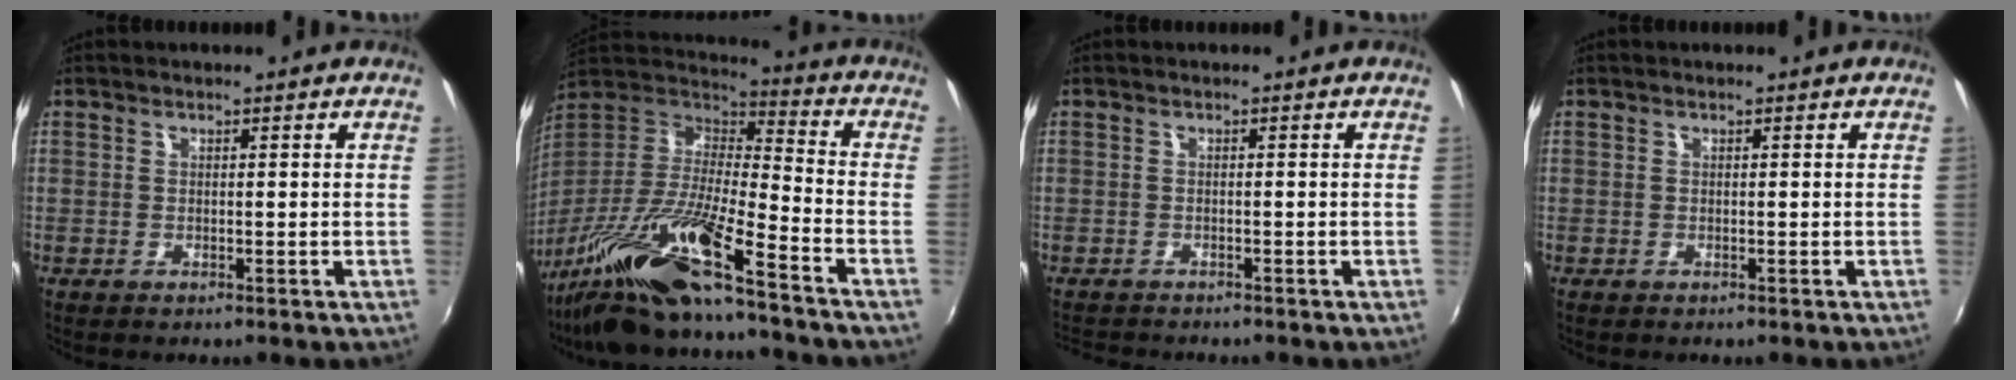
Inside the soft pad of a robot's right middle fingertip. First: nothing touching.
{"total": 19.5, "force": [-14.1, 1.5, 13.4], "torque": [-0.260, -0.021, -0.276]}
{"total": 3.2, "force": [-3.0, 0.5, 0.7], "torque": [-0.026, -0.014, -0.053]}
{"total": 0.0}